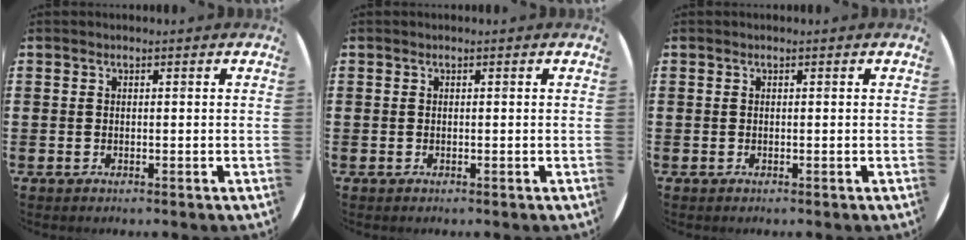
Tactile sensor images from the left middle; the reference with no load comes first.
{"total": 0.0}
{"total": 0.0}